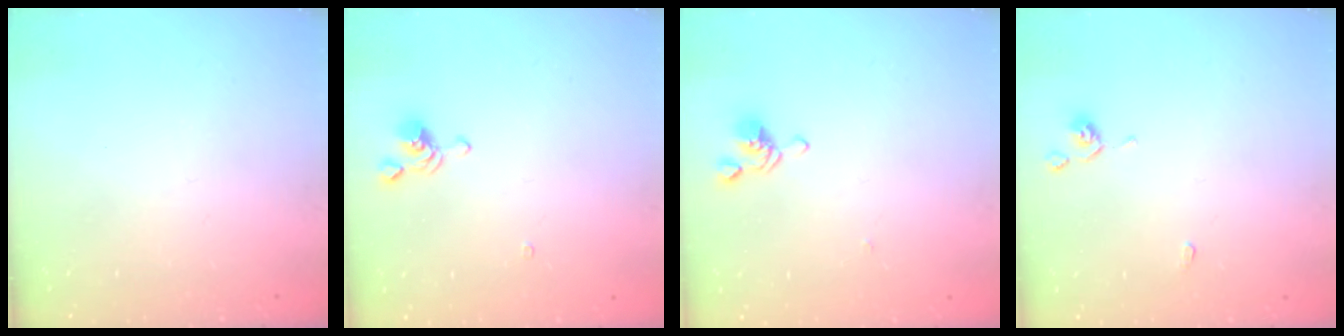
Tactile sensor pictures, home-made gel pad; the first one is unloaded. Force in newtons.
{"total": 3.8, "press": 3.8, "slide": 0.6}
{"total": 2.7, "press": 2.7, "slide": 0.6}
{"total": 0.9, "press": 0.9, "slide": 0.4}